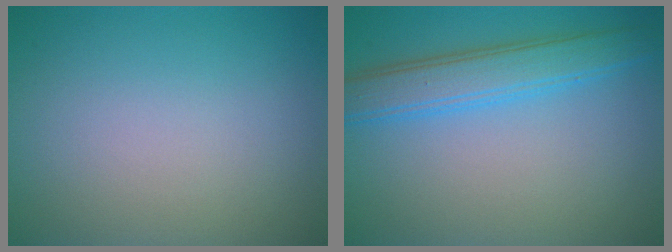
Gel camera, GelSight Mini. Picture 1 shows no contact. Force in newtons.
{"total": 4.3, "press": 4.3, "slide": 0.1}